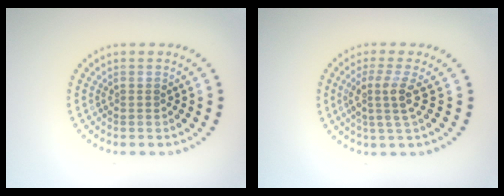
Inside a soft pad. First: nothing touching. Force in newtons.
{"total": 2.8, "press": 2.1, "slide": 1.8}